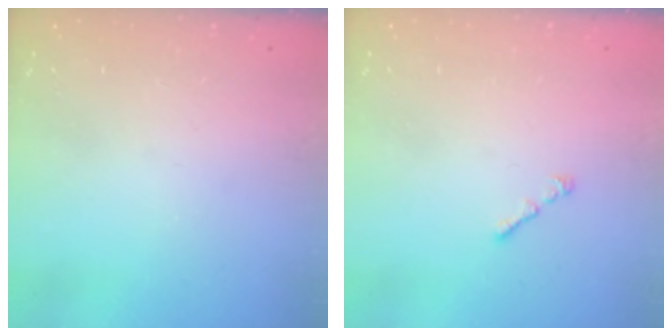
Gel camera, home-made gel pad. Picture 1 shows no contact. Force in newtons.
{"total": 1.0, "press": 0.9, "slide": 0.5}